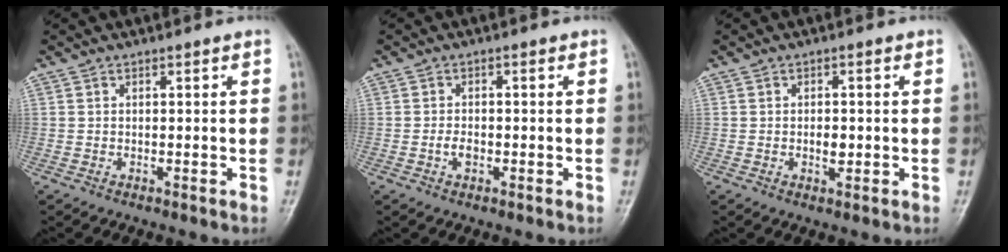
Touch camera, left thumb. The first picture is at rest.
{"total": 2.1, "force": [-0.7, 1.3, 1.5], "torque": [-0.023, 0.004, -0.015]}
{"total": 2.4, "force": [-0.2, 1.4, 2.0], "torque": [-0.027, -0.001, -0.005]}